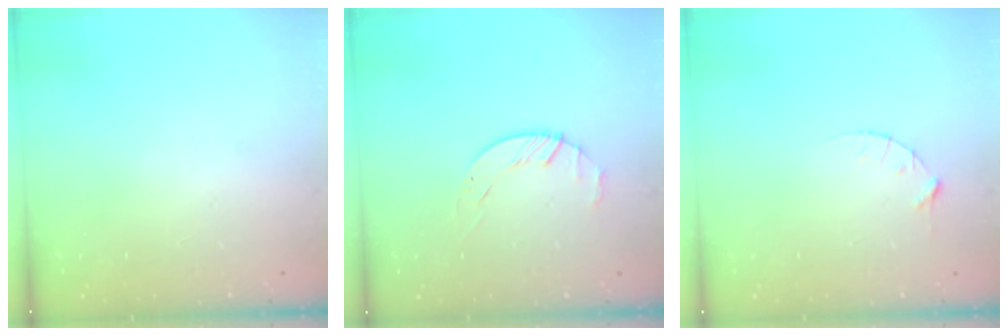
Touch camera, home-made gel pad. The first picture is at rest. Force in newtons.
{"total": 1.8, "press": 1.7, "slide": 0.3}
{"total": 3.1, "press": 3.1, "slide": 0.4}